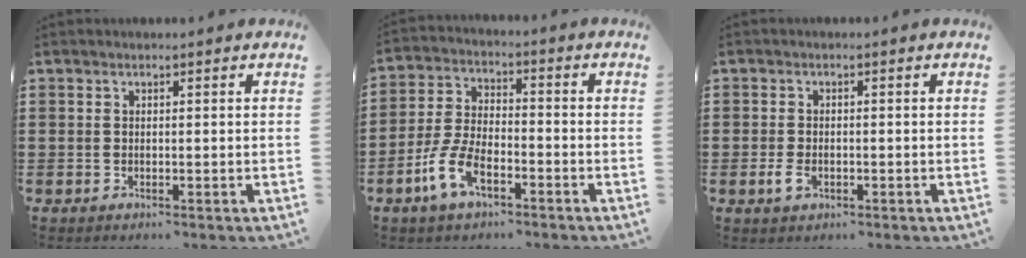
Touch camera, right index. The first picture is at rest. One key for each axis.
{"total": 7.3, "fx": -4.0, "fy": 3.3, "fz": 5.1, "tx": -0.132, "ty": -0.002, "tz": -0.082}
{"total": 2.3, "fx": -0.9, "fy": 1.3, "fz": 1.7, "tx": -0.047, "ty": -0.008, "tz": -0.019}